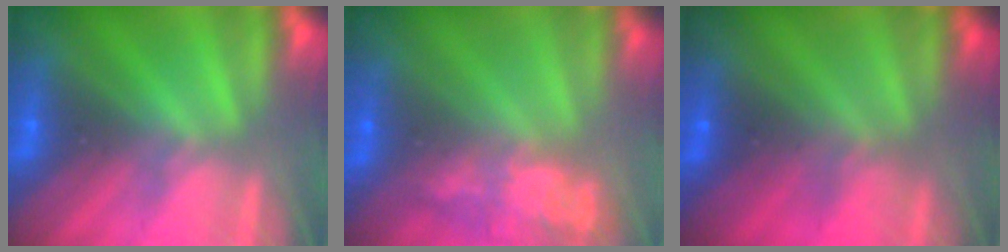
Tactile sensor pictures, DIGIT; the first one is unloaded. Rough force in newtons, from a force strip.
{"total": 5.9}
{"total": 2.9}